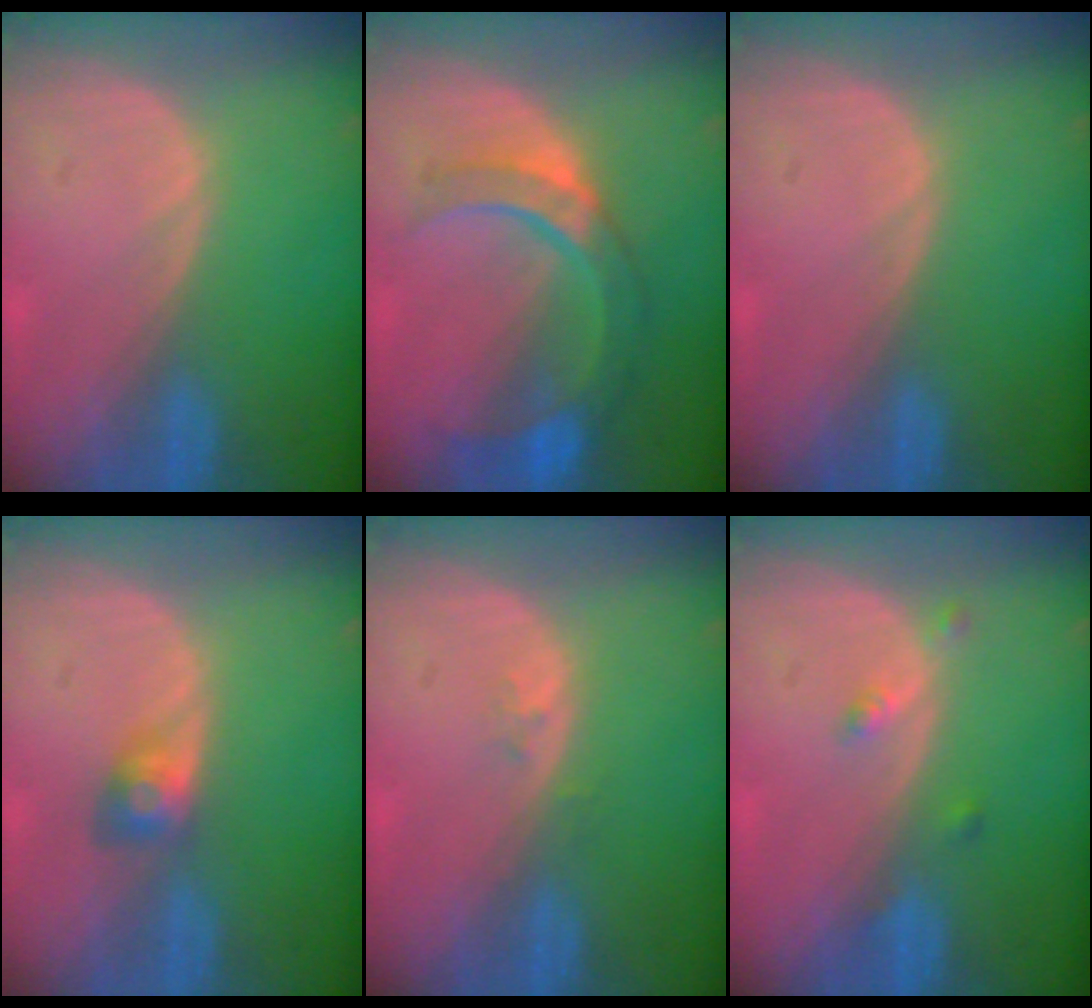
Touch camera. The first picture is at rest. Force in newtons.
{"total": 8.7, "press": 8.0, "slide": 3.2}
{"total": 0.0}
{"total": 2.8, "press": 2.6, "slide": 1.1}
{"total": 1.1, "press": 0.8, "slide": 0.7}
{"total": 2.2, "press": 1.8, "slide": 1.3}